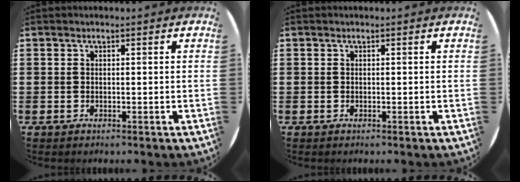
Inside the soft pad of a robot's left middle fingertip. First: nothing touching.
{"total": 0.0}